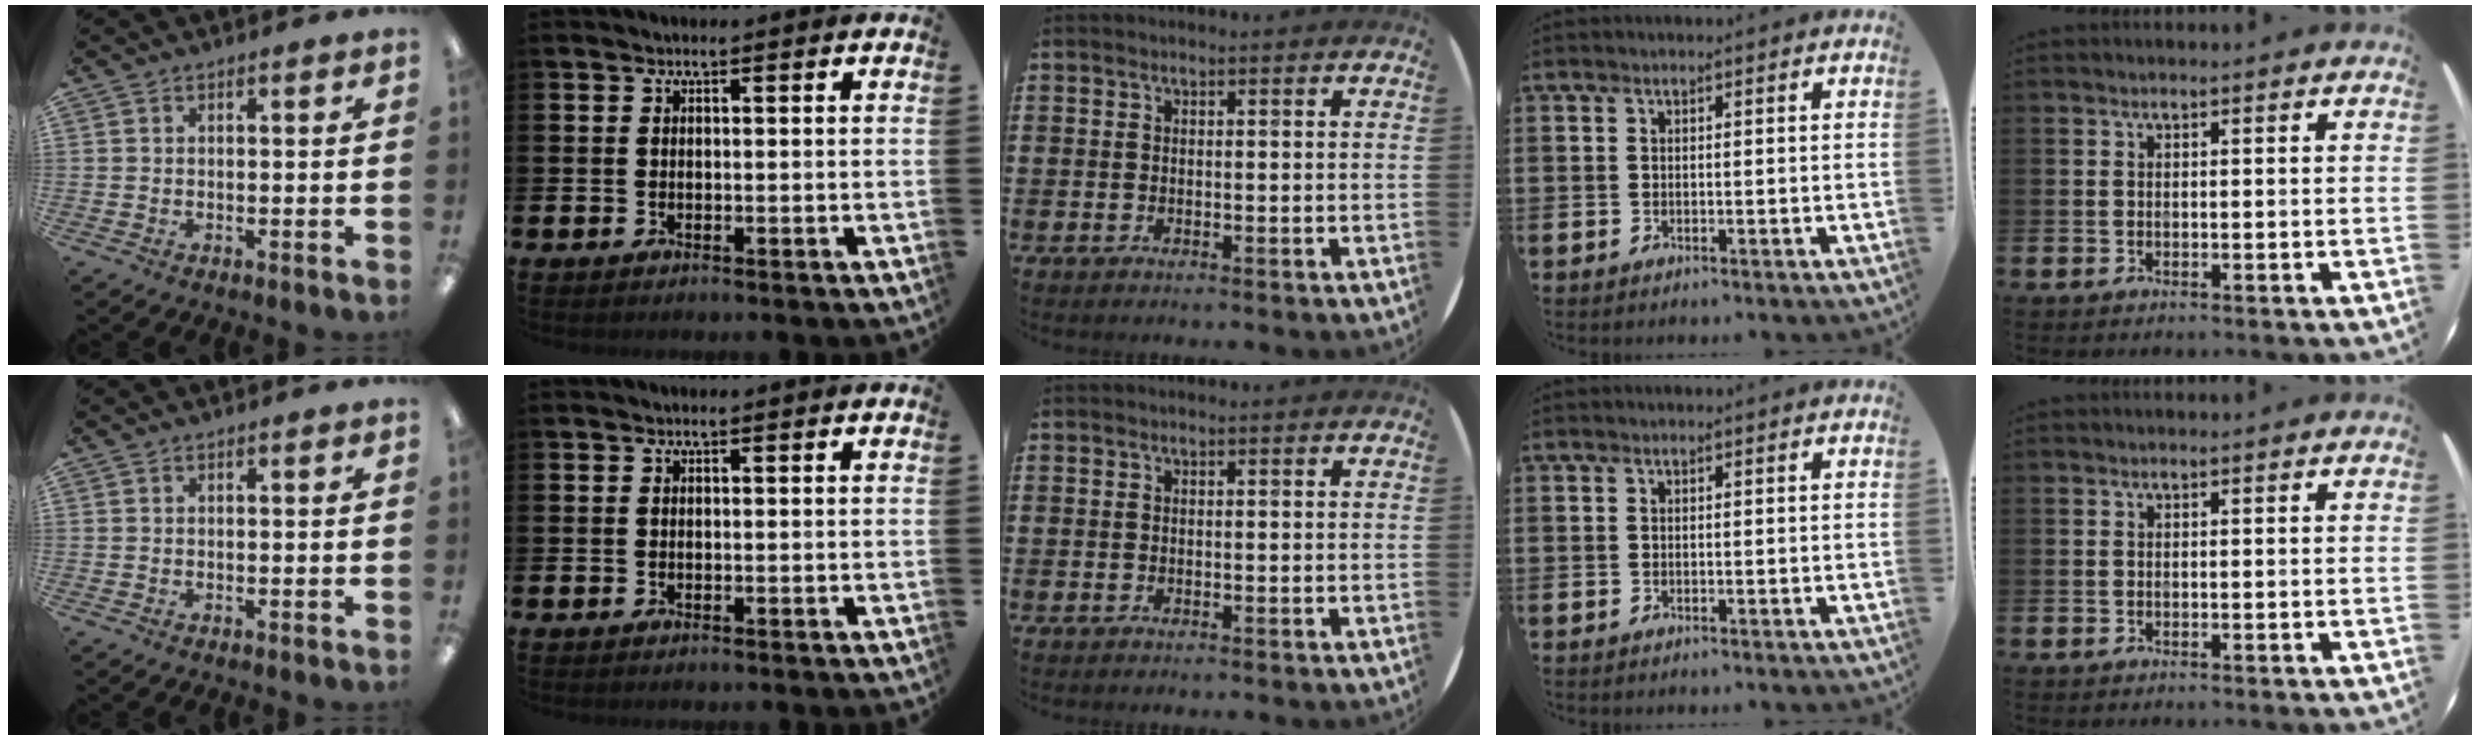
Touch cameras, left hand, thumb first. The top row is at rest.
{}